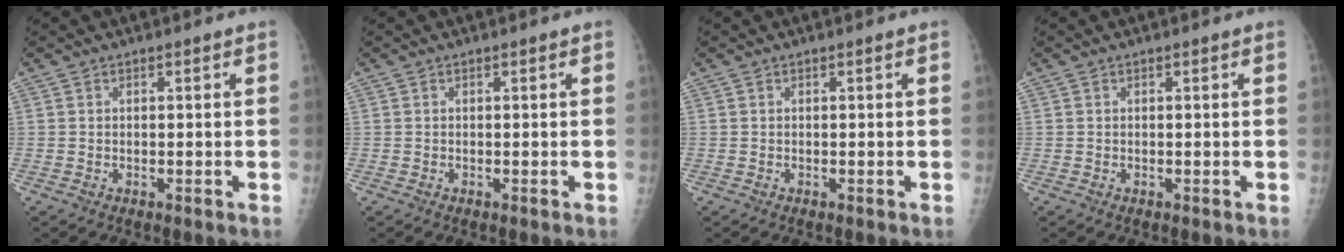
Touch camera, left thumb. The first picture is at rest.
{"total": 0.0}
{"total": 0.0}
{"total": 0.0}